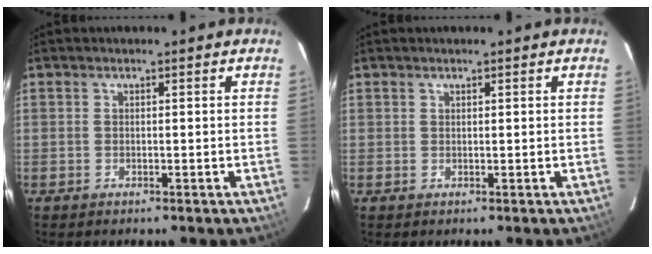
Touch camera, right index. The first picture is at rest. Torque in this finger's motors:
{"motor_torque": [-0.49, 0.33, -0.77, -0.21]}